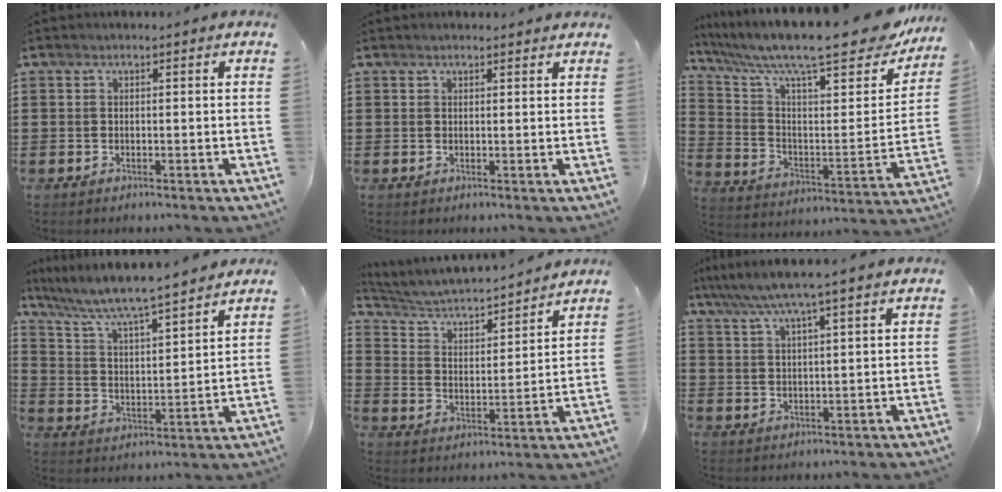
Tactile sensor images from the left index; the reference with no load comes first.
{"total": 0.9, "force": [0.9, 0.1, 0.2], "torque": [-0.005, 0.000, 0.018]}
{"total": 13.1, "force": [10.6, 2.0, 7.4], "torque": [-0.152, -0.079, 0.172]}
{"total": 5.8, "force": [5.2, 0.0, 2.5], "torque": [-0.073, -0.040, 0.081]}
{"total": 3.9, "force": [3.7, 0.4, 1.0], "torque": [-0.041, -0.036, 0.053]}
{"total": 5.2, "force": [4.2, -0.5, 3.0], "torque": [-0.072, -0.018, 0.072]}